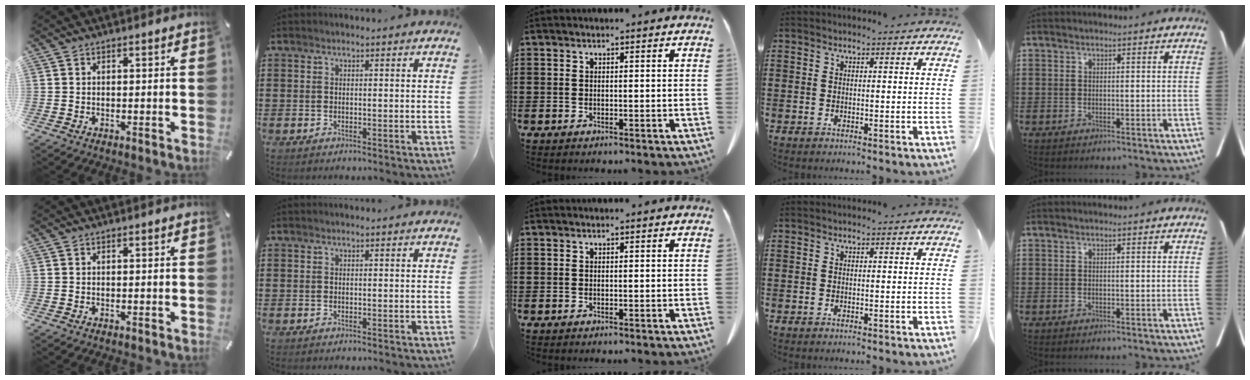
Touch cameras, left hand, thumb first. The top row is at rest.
{}